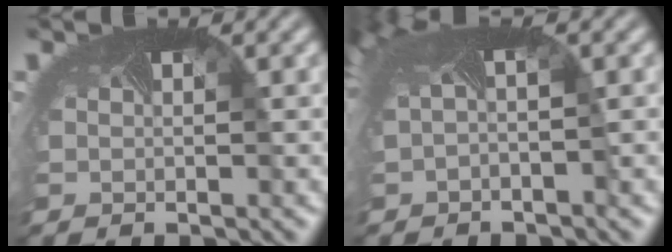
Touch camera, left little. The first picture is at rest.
{"total": 6.7, "force": [1.4, 3.0, 5.8], "torque": [-0.142, 0.014, 0.032]}